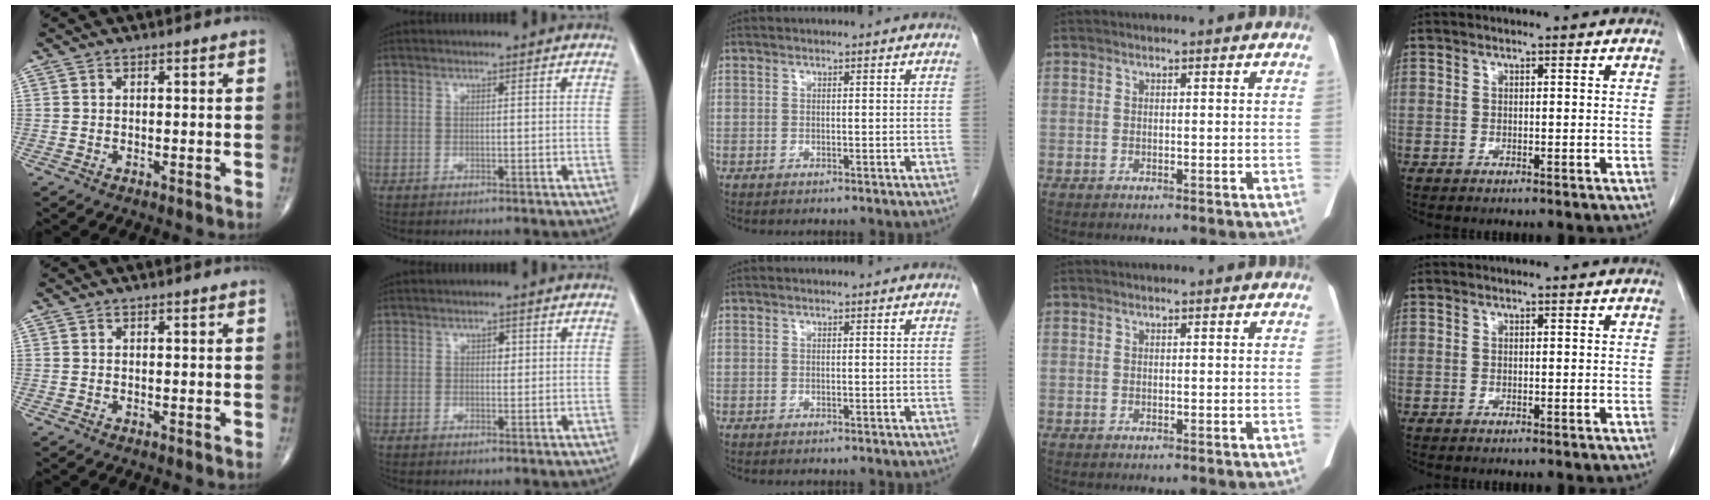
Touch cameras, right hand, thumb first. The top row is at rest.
{"index": {"total": 1.1, "force": [0.3, 0.7, 0.8], "torque": [-0.008, 0.001, 0.003]}}